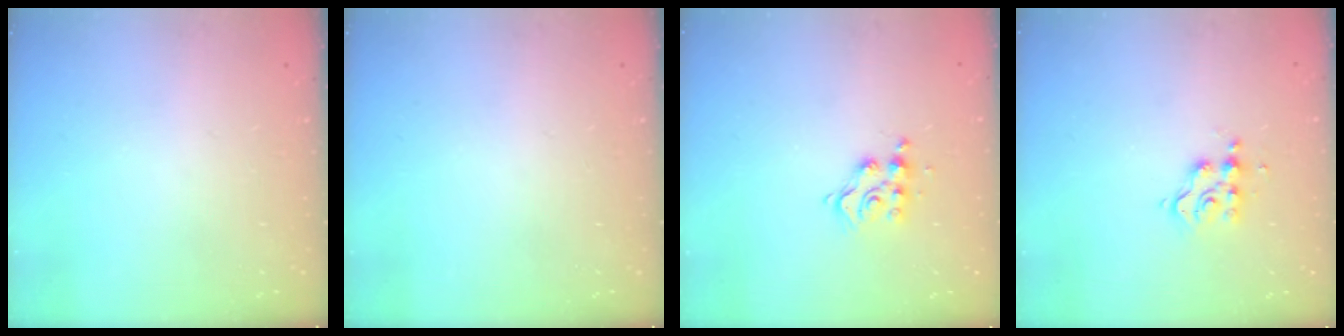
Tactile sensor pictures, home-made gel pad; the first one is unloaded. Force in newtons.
{"total": 0.0}
{"total": 8.0, "press": 8.0, "slide": 0.5}
{"total": 5.0, "press": 5.0, "slide": 0.2}